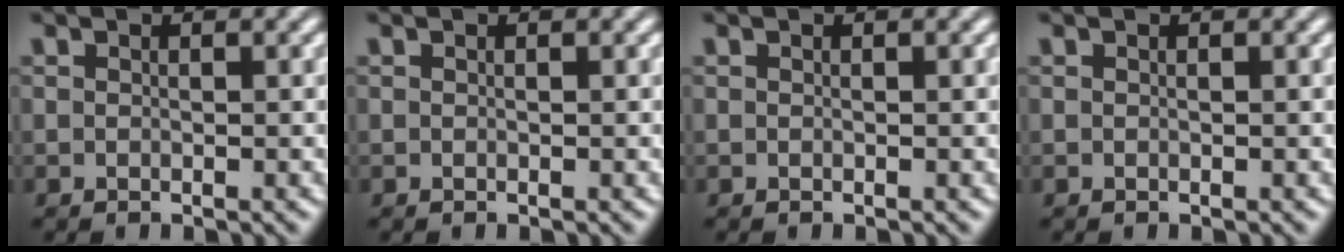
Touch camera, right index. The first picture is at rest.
{"total": 0.0}
{"total": 0.0}
{"total": 0.0}